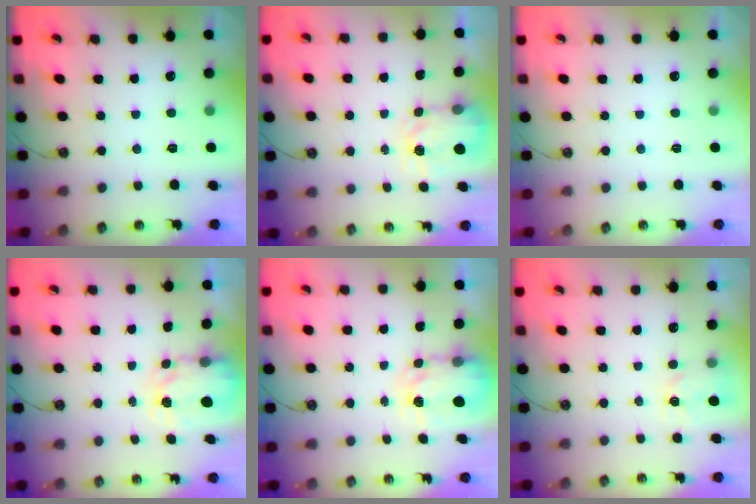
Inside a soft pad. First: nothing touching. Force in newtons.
{"total": 3.5, "press": 3.4, "slide": 0.6}
{"total": 0.0}
{"total": 3.9, "press": 3.9, "slide": 0.3}
{"total": 4.9, "press": 4.9, "slide": 0.4}
{"total": 3.1, "press": 3.1, "slide": 0.4}